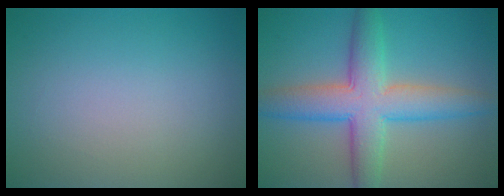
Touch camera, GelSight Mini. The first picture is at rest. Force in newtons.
{"total": 7.3, "press": 7.3, "slide": 0.2}